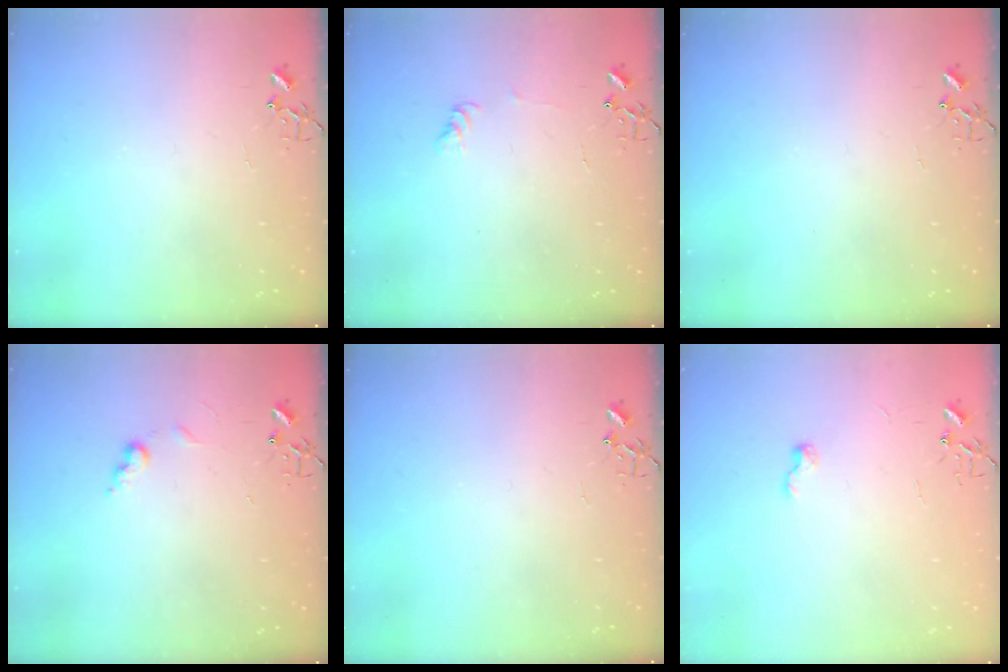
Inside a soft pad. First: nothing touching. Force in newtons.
{"total": 5.5, "press": 5.5, "slide": 0.7}
{"total": 0.0}
{"total": 5.6, "press": 5.5, "slide": 0.7}
{"total": 0.0}
{"total": 5.0, "press": 5.0, "slide": 0.6}